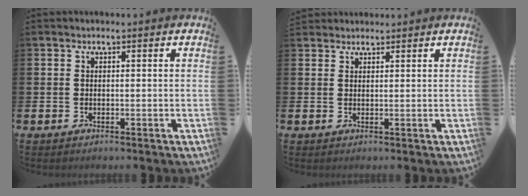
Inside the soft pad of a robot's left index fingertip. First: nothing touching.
{"total": 1.7, "force": [1.7, 0.5, -0.2], "torque": [0.012, -0.005, 0.029]}